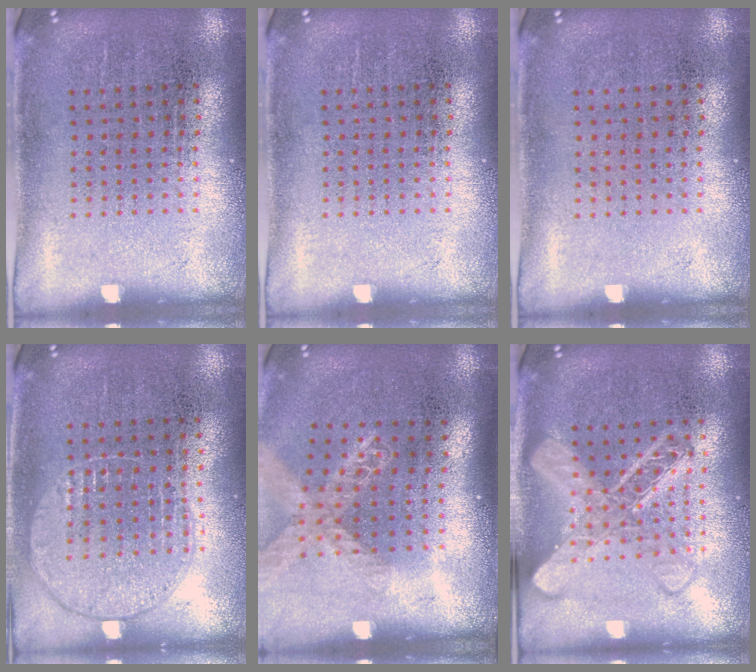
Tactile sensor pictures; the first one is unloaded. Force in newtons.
{"total": 0.0}
{"total": 0.0}
{"total": 1.0, "press": 1.0, "slide": 0.3}
{"total": 1.5, "press": 1.3, "slide": 0.8}
{"total": 2.9, "press": 2.8, "slide": 0.5}